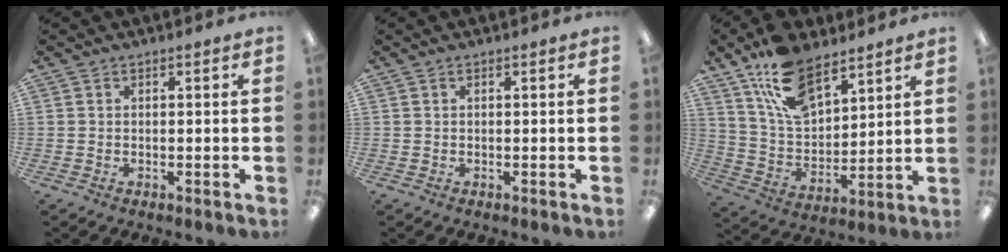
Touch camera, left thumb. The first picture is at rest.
{"total": 0.0}
{"total": 15.6, "force": [10.5, 7.6, 8.7], "torque": [-0.163, -0.045, 0.195]}